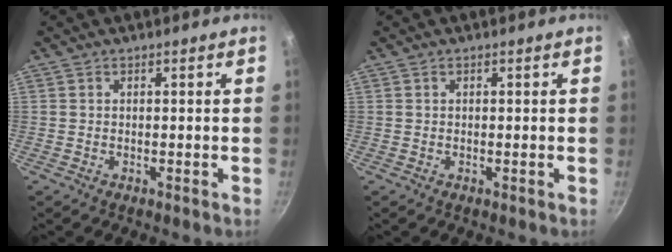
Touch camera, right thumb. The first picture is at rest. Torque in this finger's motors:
{"motor_torque": [-0.41, 0.03, 0.21, 0.00, 0.04]}